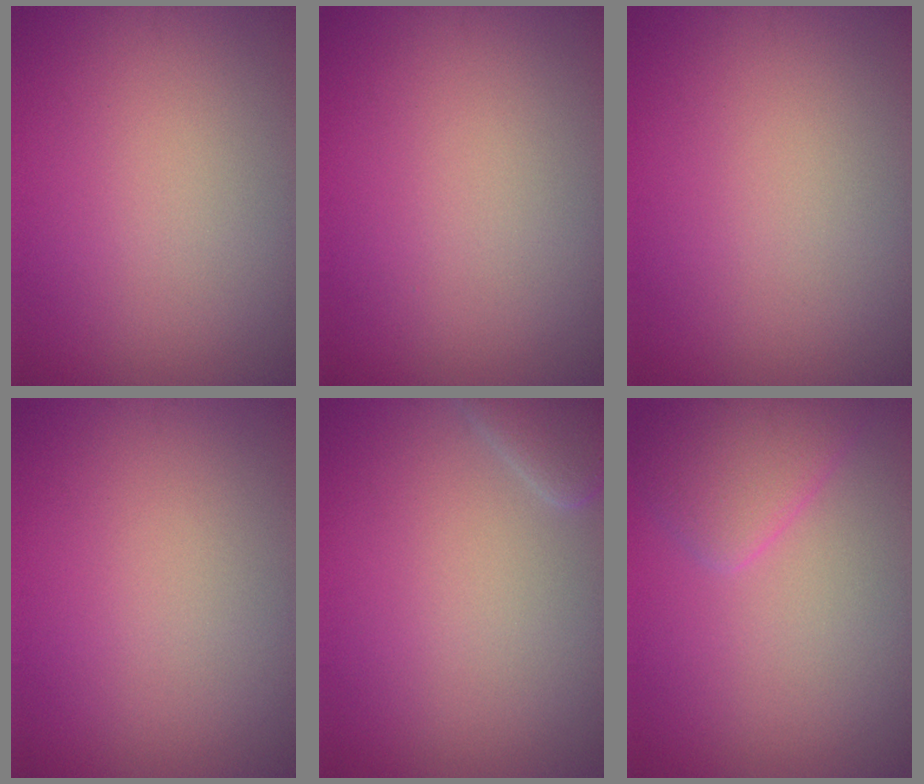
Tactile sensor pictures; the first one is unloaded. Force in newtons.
{"total": 0.0}
{"total": 0.0}
{"total": 0.0}
{"total": 2.6, "press": 2.6, "slide": 0.2}
{"total": 3.0, "press": 3.0, "slide": 0.2}